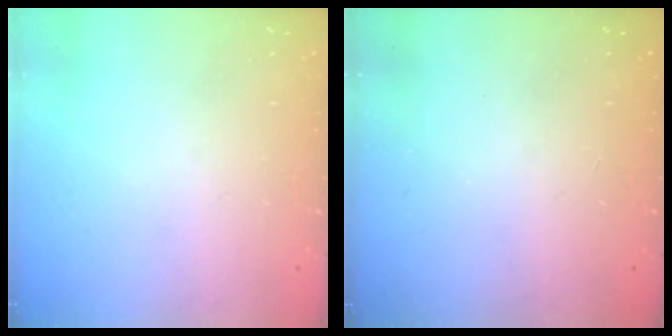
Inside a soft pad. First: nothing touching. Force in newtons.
{"total": 0.0}